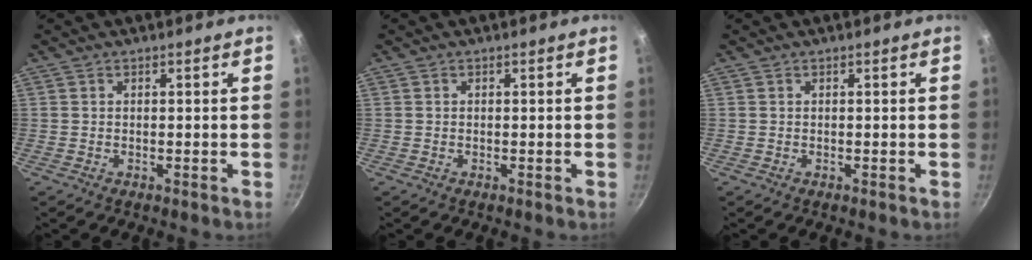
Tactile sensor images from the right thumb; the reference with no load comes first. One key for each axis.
{"total": 0.0}
{"total": 0.0}